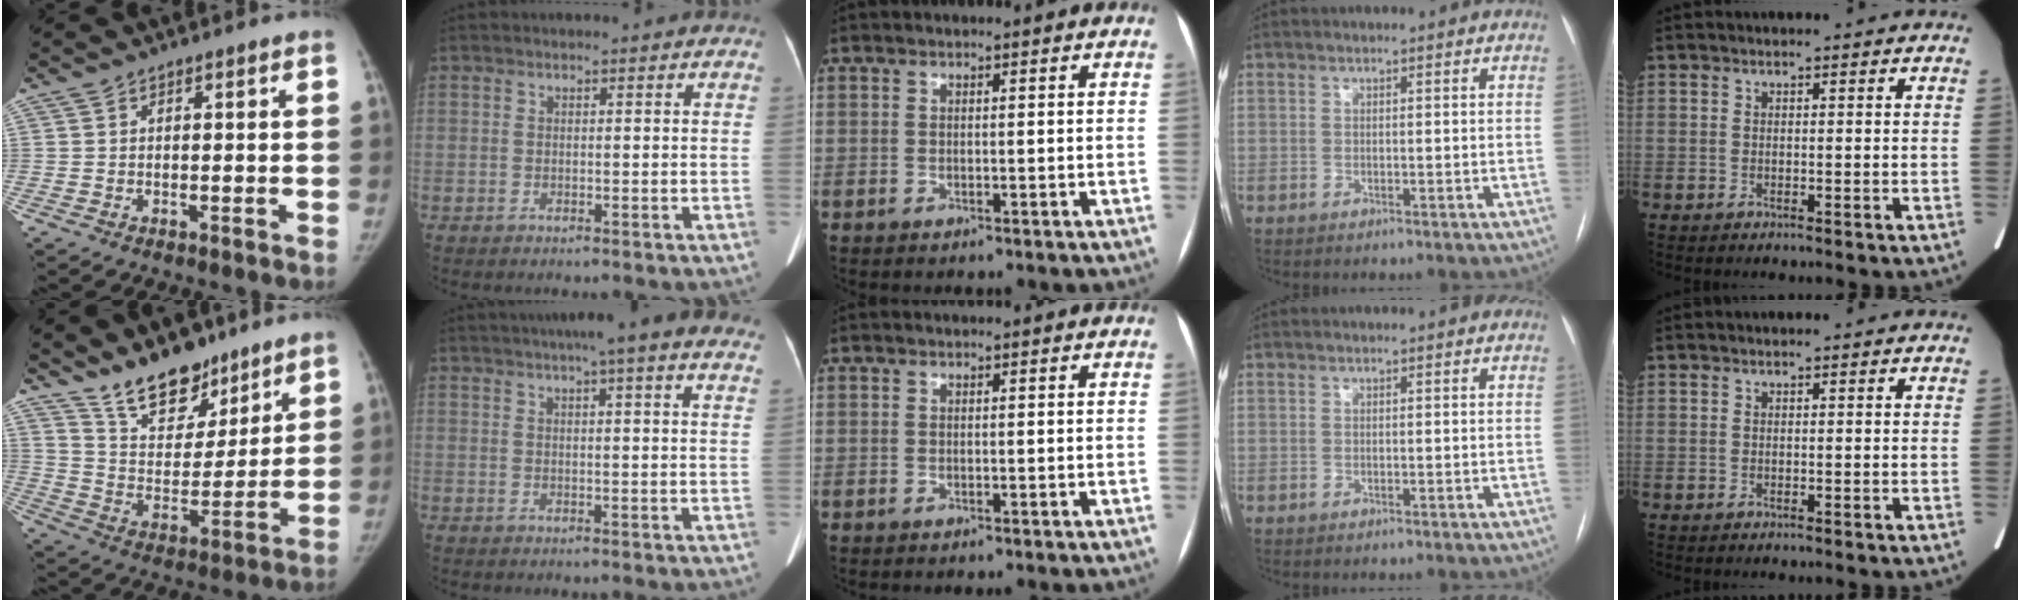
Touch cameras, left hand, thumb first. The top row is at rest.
{"thumb": {"total": 14.4, "force": [11.3, 6.9, 5.6], "torque": [-0.047, -0.080, 0.201]}, "index": {"total": 14.4, "force": [11.4, 1.1, 8.7], "torque": [-0.119, 0.026, 0.130]}}